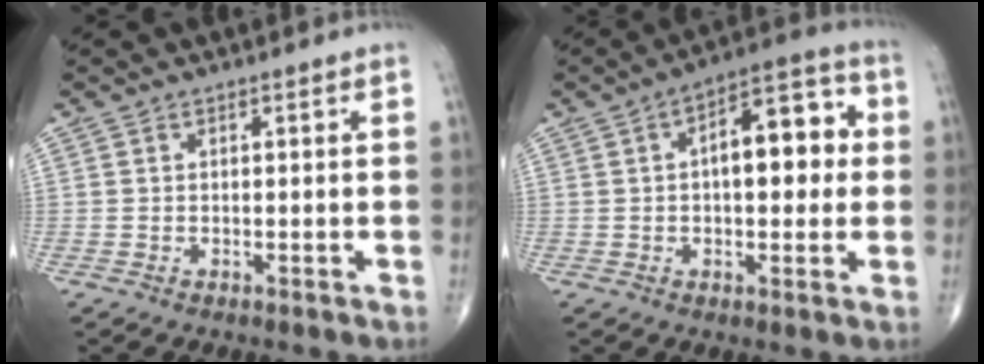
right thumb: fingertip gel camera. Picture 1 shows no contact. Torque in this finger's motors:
{"motor_torque": [0.48, 2.76, 1.00, -0.27, 0.07]}